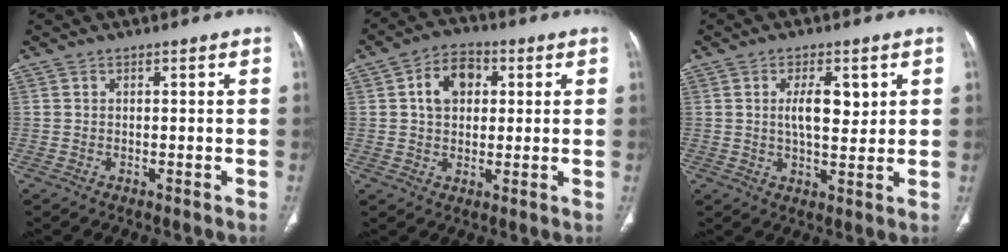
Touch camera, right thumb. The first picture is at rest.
{"total": 8.3, "force": [1.9, 6.0, 5.4], "torque": [-0.067, 0.009, 0.025]}
{"total": 6.9, "force": [1.8, 3.0, 6.0], "torque": [-0.082, -0.013, 0.031]}